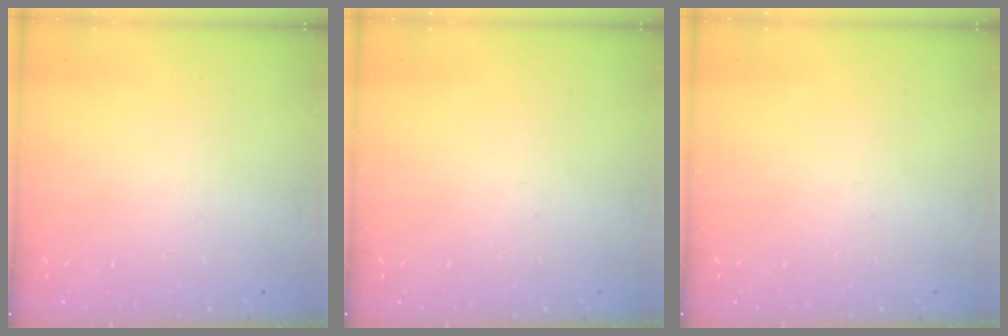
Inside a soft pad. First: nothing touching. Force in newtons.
{"total": 0.0}
{"total": 0.0}